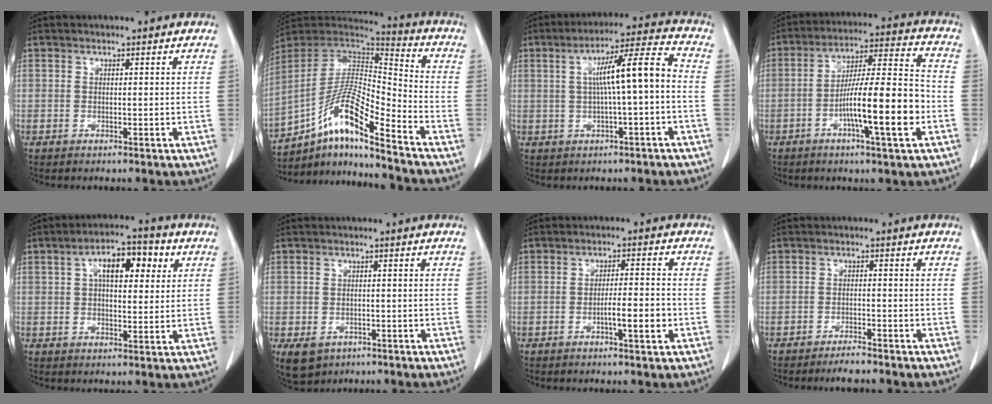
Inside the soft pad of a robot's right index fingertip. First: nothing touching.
{"total": 15.1, "force": [-10.1, 1.4, 11.2], "torque": [-0.208, 0.016, -0.179]}
{"total": 9.5, "force": [-0.1, 0.3, 9.5], "torque": [-0.153, 0.026, -0.004]}
{"total": 14.6, "force": [-4.2, 1.1, 13.9], "torque": [-0.233, 0.005, -0.073]}
{"total": 8.8, "force": [2.9, 3.6, 7.5], "torque": [-0.117, 0.024, 0.041]}
{"total": 5.5, "force": [-2.8, 4.5, 1.8], "torque": [-0.028, 0.000, -0.029]}
{"total": 5.1, "force": [-1.6, 0.5, 4.8], "torque": [-0.076, -0.002, -0.025]}
{"total": 3.0, "force": [-2.7, 0.4, 1.3], "torque": [-0.018, -0.004, -0.041]}